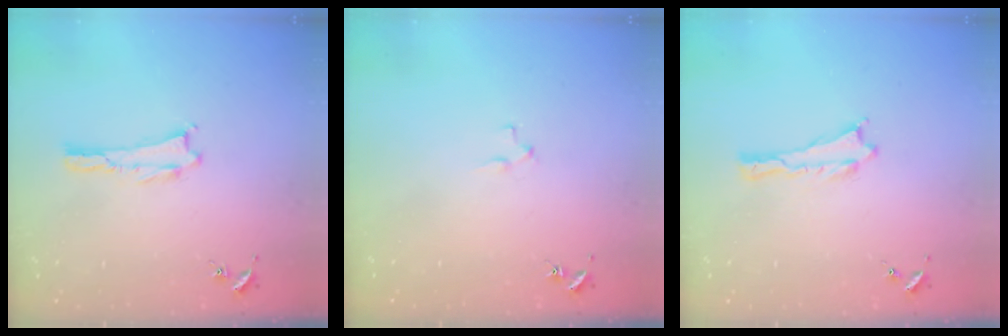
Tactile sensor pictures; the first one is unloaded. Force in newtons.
{"total": 1.9, "press": 1.9, "slide": 0.2}
{"total": 0.0}